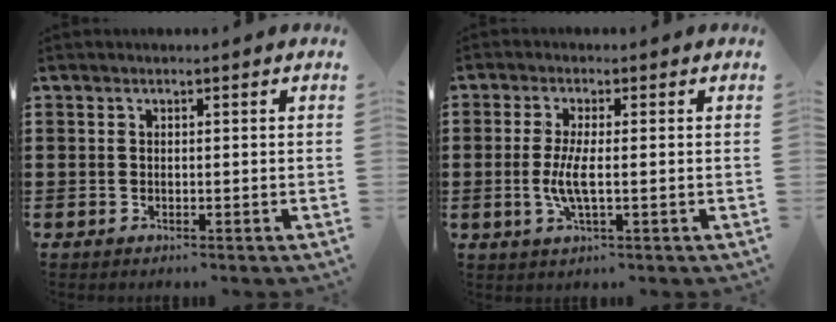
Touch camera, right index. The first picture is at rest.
{"total": 4.8, "force": [-0.6, 1.0, 4.7], "torque": [-0.104, -0.010, -0.017]}